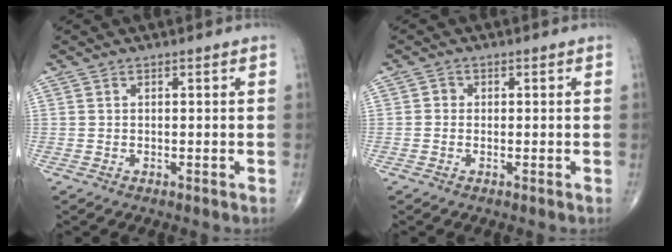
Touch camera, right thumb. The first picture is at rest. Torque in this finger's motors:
{"motor_torque": [0.12, 0.07, 0.17, 0.09, -0.03]}